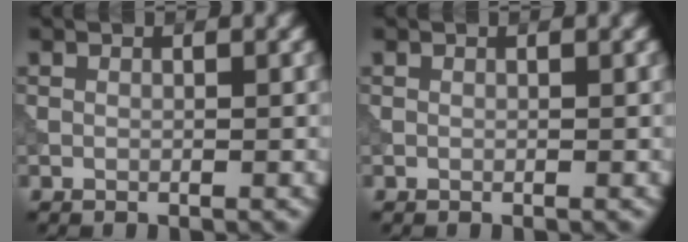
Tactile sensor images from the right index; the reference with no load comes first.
{"total": 0.0}